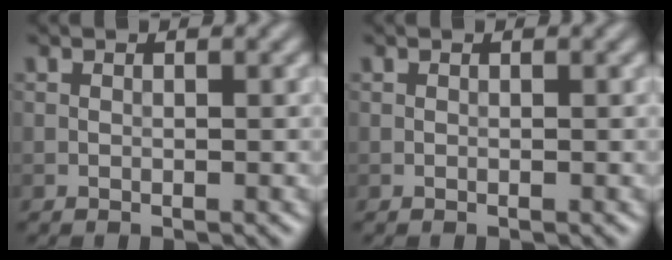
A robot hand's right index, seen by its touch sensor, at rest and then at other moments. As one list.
[{"total": 0.0}]